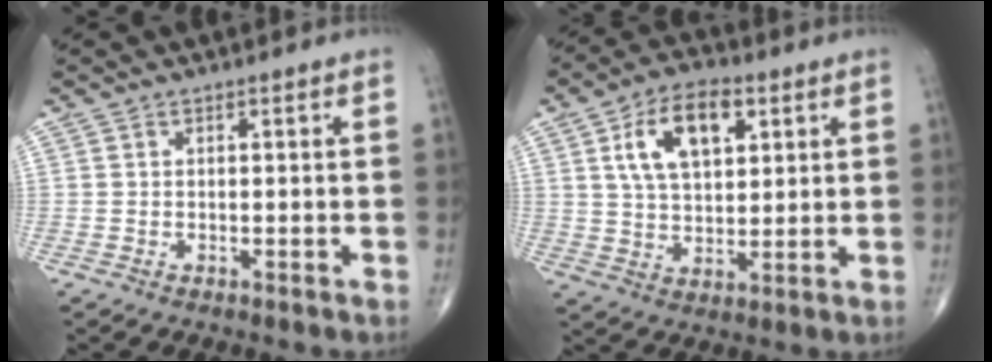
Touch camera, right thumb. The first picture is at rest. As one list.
[{"total": 12.6, "force": [4.6, 6.9, 9.4], "torque": [-0.147, -0.003, 0.079]}]